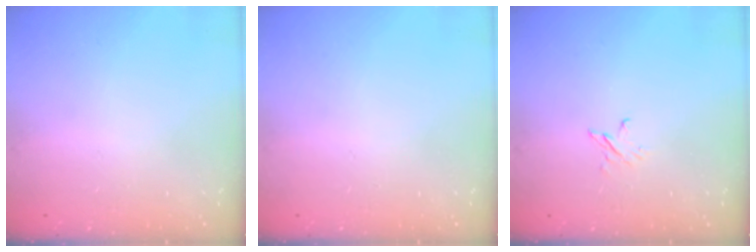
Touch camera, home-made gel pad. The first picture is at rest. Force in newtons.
{"total": 0.0}
{"total": 2.4, "press": 2.4, "slide": 0.3}